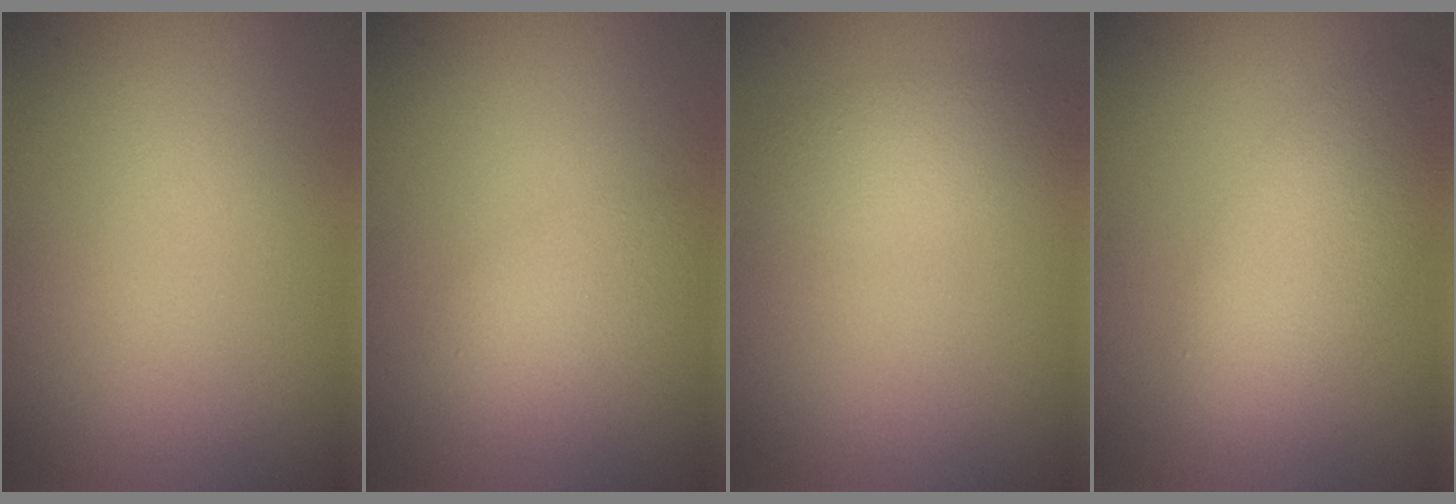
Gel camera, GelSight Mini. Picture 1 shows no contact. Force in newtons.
{"total": 2.3, "press": 2.3, "slide": 0.1}
{"total": 2.2, "press": 2.2, "slide": 0.2}
{"total": 5.4, "press": 5.4, "slide": 0.1}